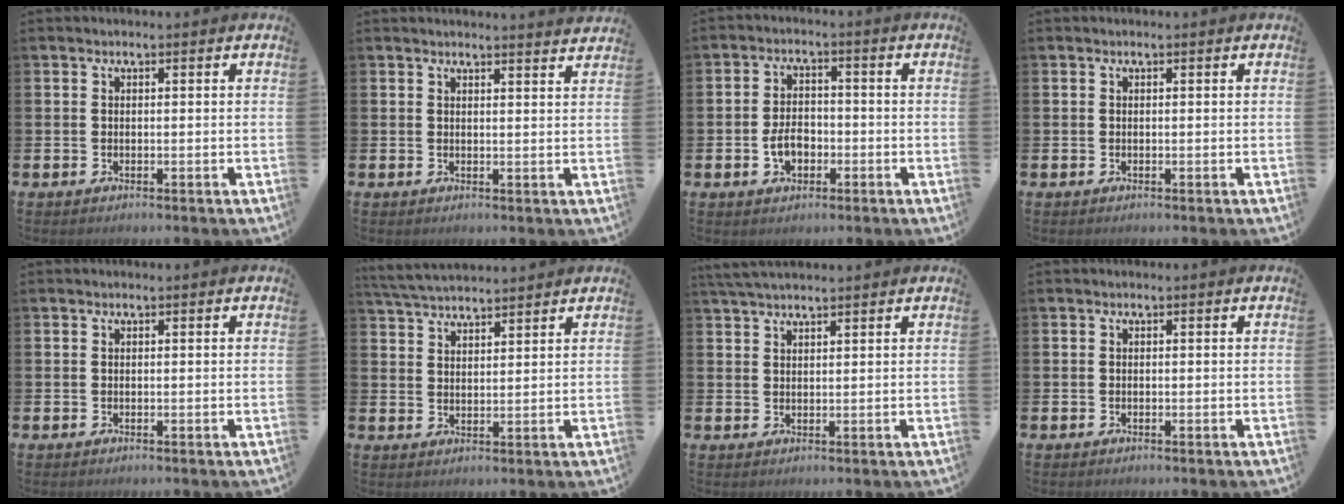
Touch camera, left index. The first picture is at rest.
{"total": 2.1, "force": [2.1, -0.2, -0.2], "torque": [0.010, -0.017, 0.036]}
{"total": 4.0, "force": [-1.2, 2.7, 2.6], "torque": [-0.035, -0.001, -0.027]}
{"total": 0.0}
{"total": 0.0}
{"total": 4.3, "force": [4.2, 0.5, 0.6], "torque": [-0.031, -0.017, 0.078]}
{"total": 3.1, "force": [2.9, 0.5, 1.0], "torque": [-0.025, -0.004, 0.053]}
{"total": 0.0}